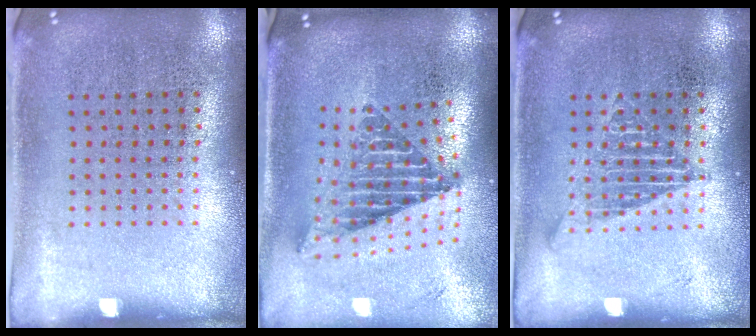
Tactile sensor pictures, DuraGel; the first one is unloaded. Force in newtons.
{"total": 2.4, "press": 1.6, "slide": 1.8}
{"total": 1.7, "press": 1.7, "slide": 0.1}